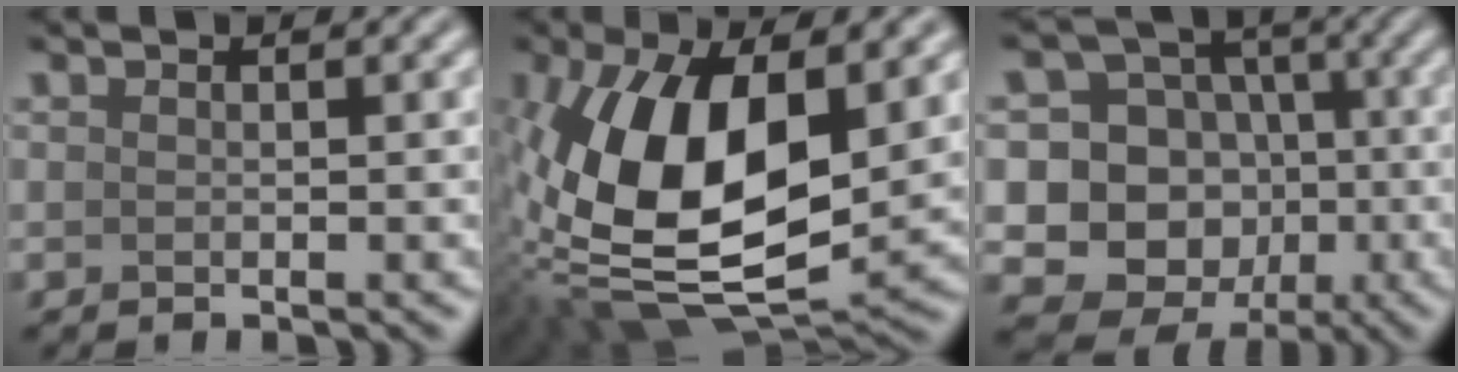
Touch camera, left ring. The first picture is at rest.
{"total": 15.3, "force": [0.2, 7.3, 13.4], "torque": [-0.264, -0.007, -0.004]}
{"total": 13.4, "force": [-1.6, 12.7, 3.8], "torque": [-0.103, 0.013, -0.032]}